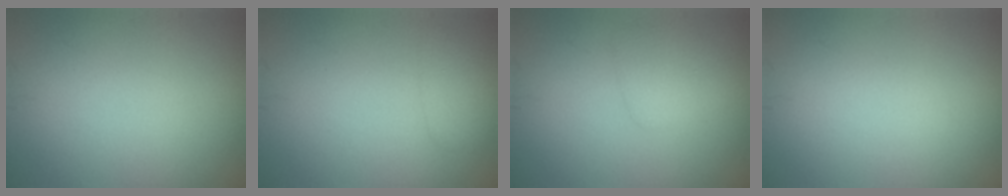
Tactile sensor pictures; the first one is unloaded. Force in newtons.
{"total": 1.4, "press": 1.4, "slide": 0.1}
{"total": 1.9, "press": 1.9, "slide": 0.2}
{"total": 0.0}